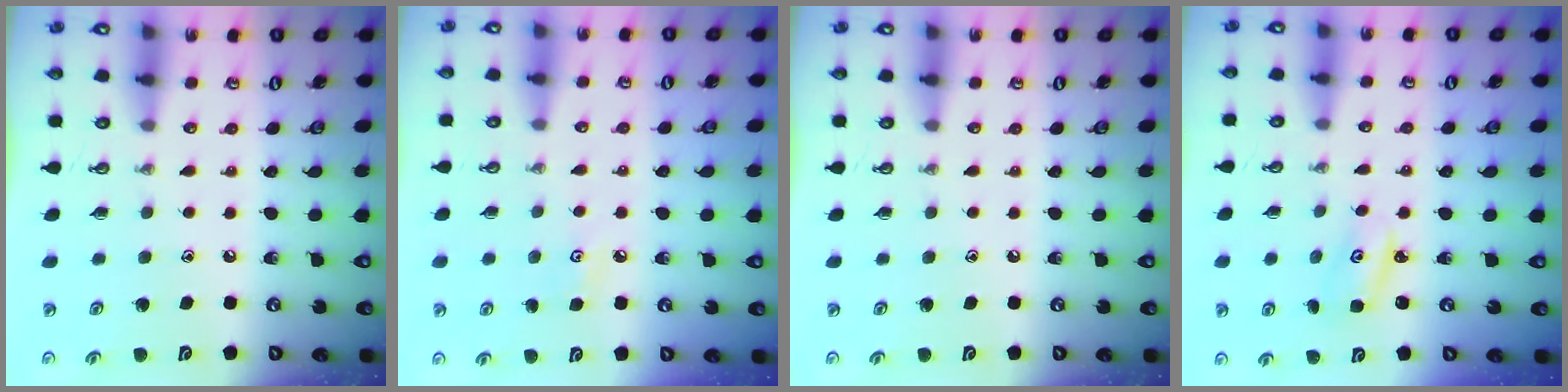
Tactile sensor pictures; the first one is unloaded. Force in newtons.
{"total": 3.4, "press": 3.4, "slide": 0.5}
{"total": 0.0}
{"total": 2.6, "press": 2.6, "slide": 0.1}